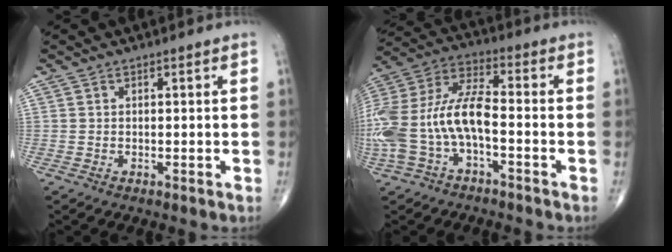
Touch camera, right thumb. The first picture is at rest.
{"total": 19.4, "force": [-4.3, 9.4, 16.4], "torque": [-0.369, 0.050, -0.078]}